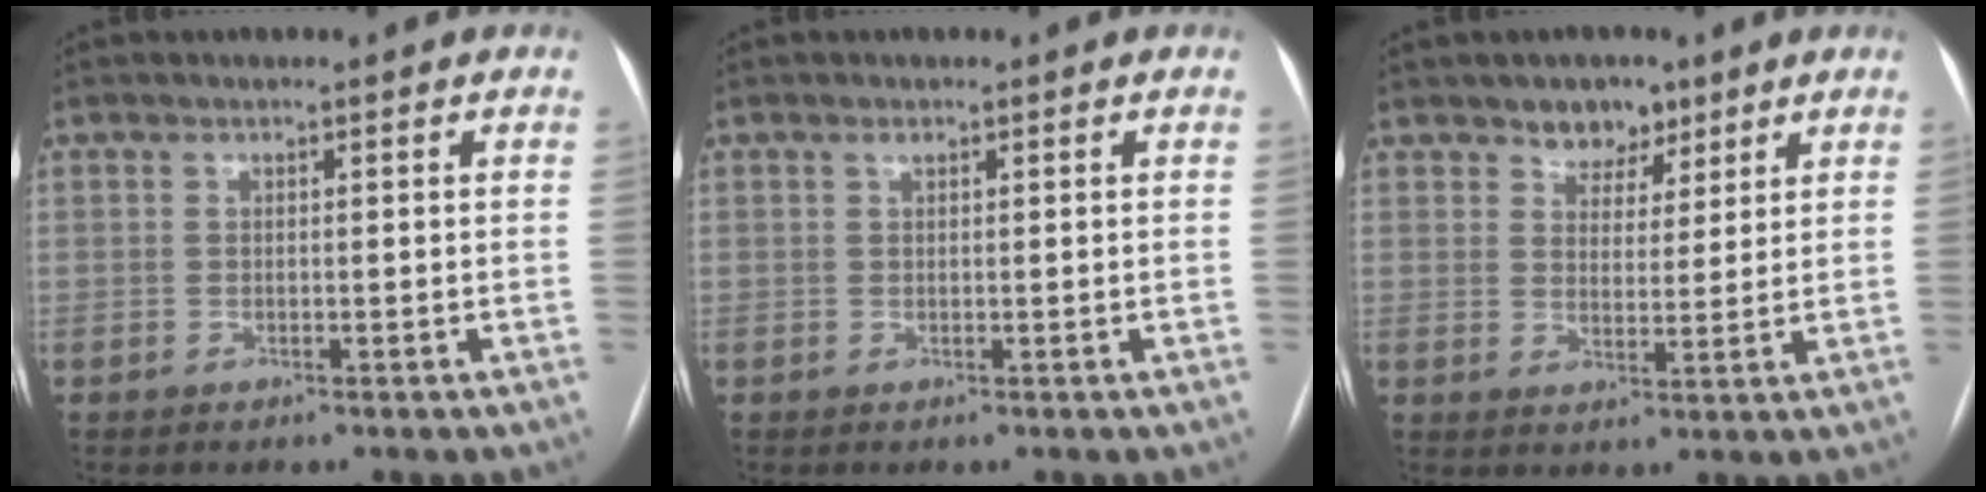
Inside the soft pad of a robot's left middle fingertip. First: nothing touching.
{"total": 0.6, "force": [0.4, 0.2, 0.4], "torque": [-0.010, 0.002, 0.007]}
{"total": 5.0, "force": [3.6, 3.1, 1.6], "torque": [-0.014, 0.003, 0.058]}